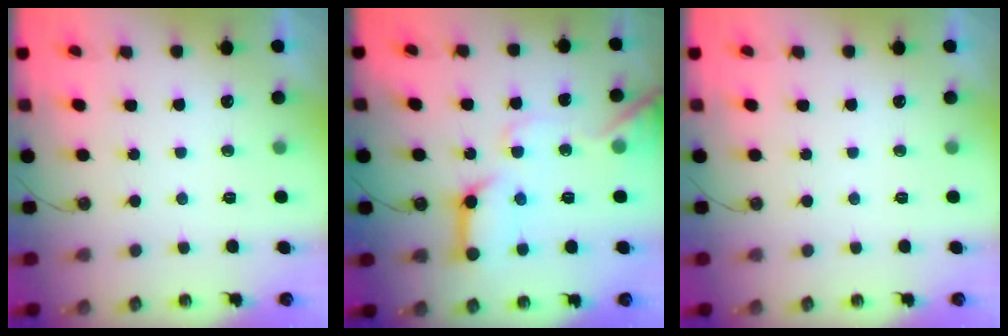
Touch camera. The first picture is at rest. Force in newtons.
{"total": 14.3, "press": 14.1, "slide": 1.8}
{"total": 0.0}